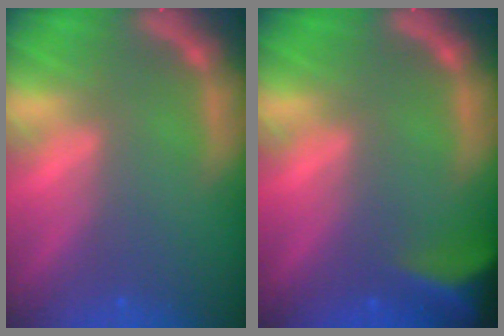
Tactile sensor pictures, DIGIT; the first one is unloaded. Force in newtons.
{"total": 6.5}